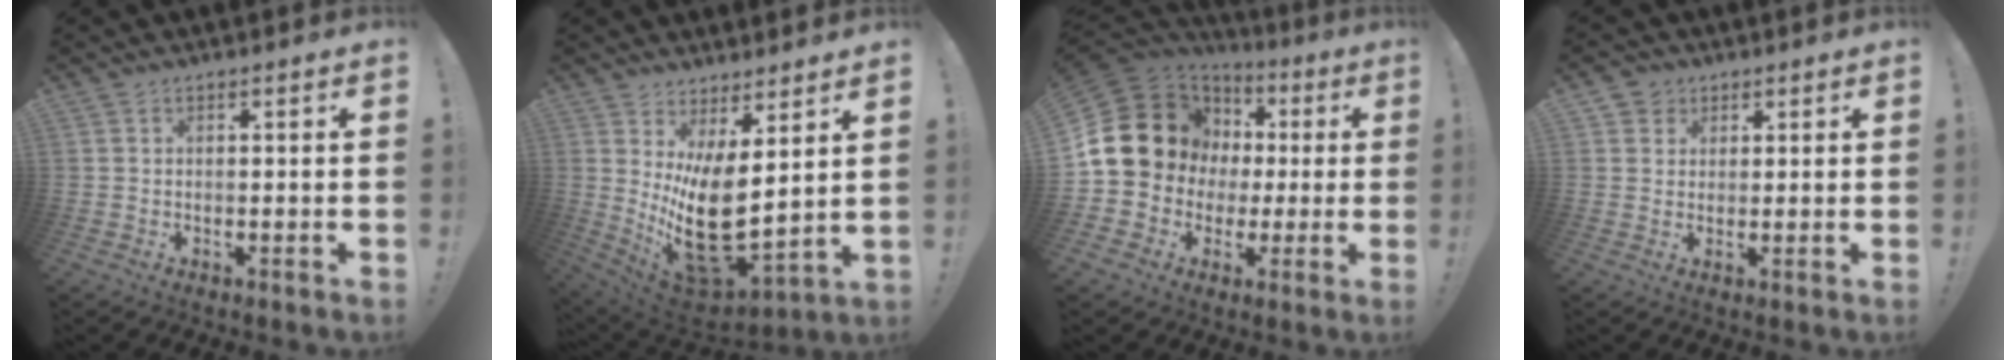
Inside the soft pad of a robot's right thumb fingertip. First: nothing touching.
{"total": 17.2, "force": [2.4, 7.1, 15.4], "torque": [-0.282, -0.059, 0.053]}
{"total": 17.9, "force": [3.6, 15.7, 7.9], "torque": [-0.127, -0.017, 0.103]}
{"total": 3.6, "force": [1.6, 3.2, 0.3], "torque": [-0.007, -0.003, 0.031]}